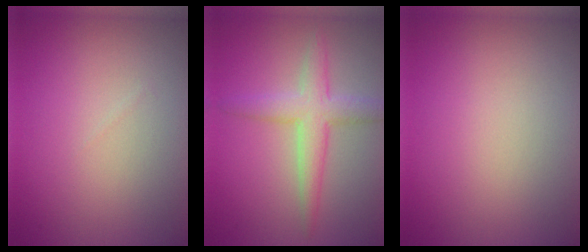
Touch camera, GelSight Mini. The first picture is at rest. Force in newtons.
{"total": 3.7, "press": 3.7, "slide": 0.2}
{"total": 0.0}